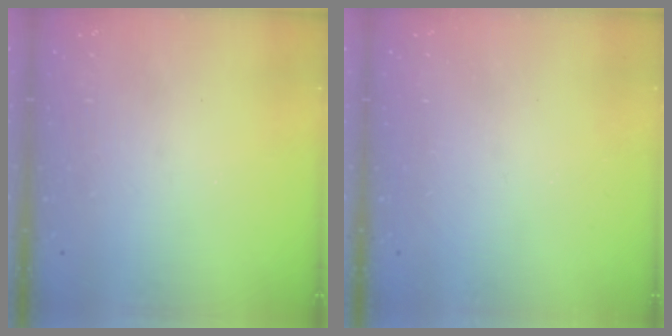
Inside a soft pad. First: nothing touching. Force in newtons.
{"total": 0.0}